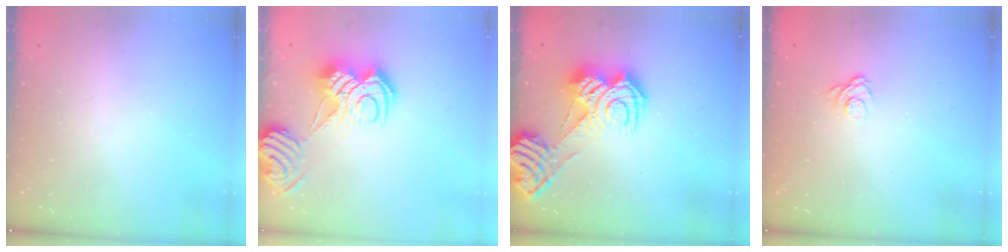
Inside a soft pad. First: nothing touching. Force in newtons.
{"total": 10.5, "press": 10.4, "slide": 0.9}
{"total": 12.3, "press": 12.2, "slide": 1.2}
{"total": 5.1, "press": 4.9, "slide": 1.3}